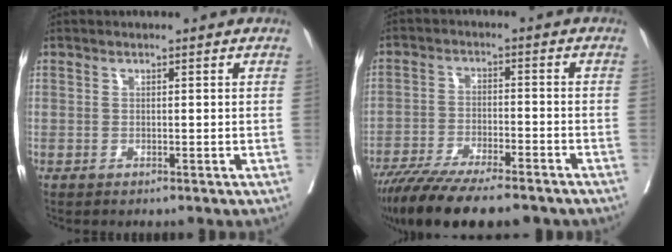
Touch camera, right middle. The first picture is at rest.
{"total": 16.3, "force": [-13.3, 2.9, 8.8], "torque": [-0.147, -0.026, -0.211]}